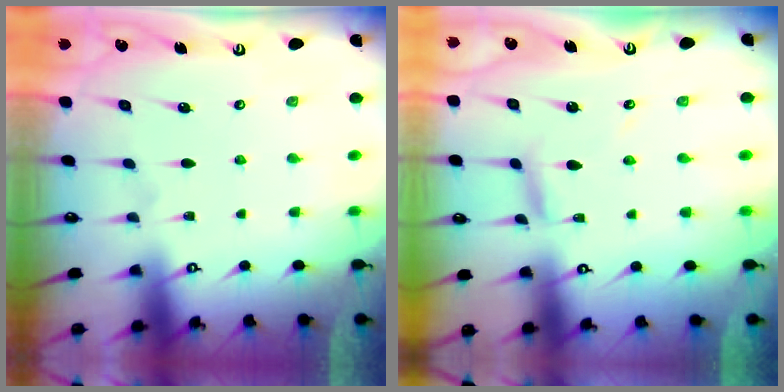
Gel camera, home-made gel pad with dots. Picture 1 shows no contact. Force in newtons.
{"total": 2.8, "press": 2.8, "slide": 0.2}